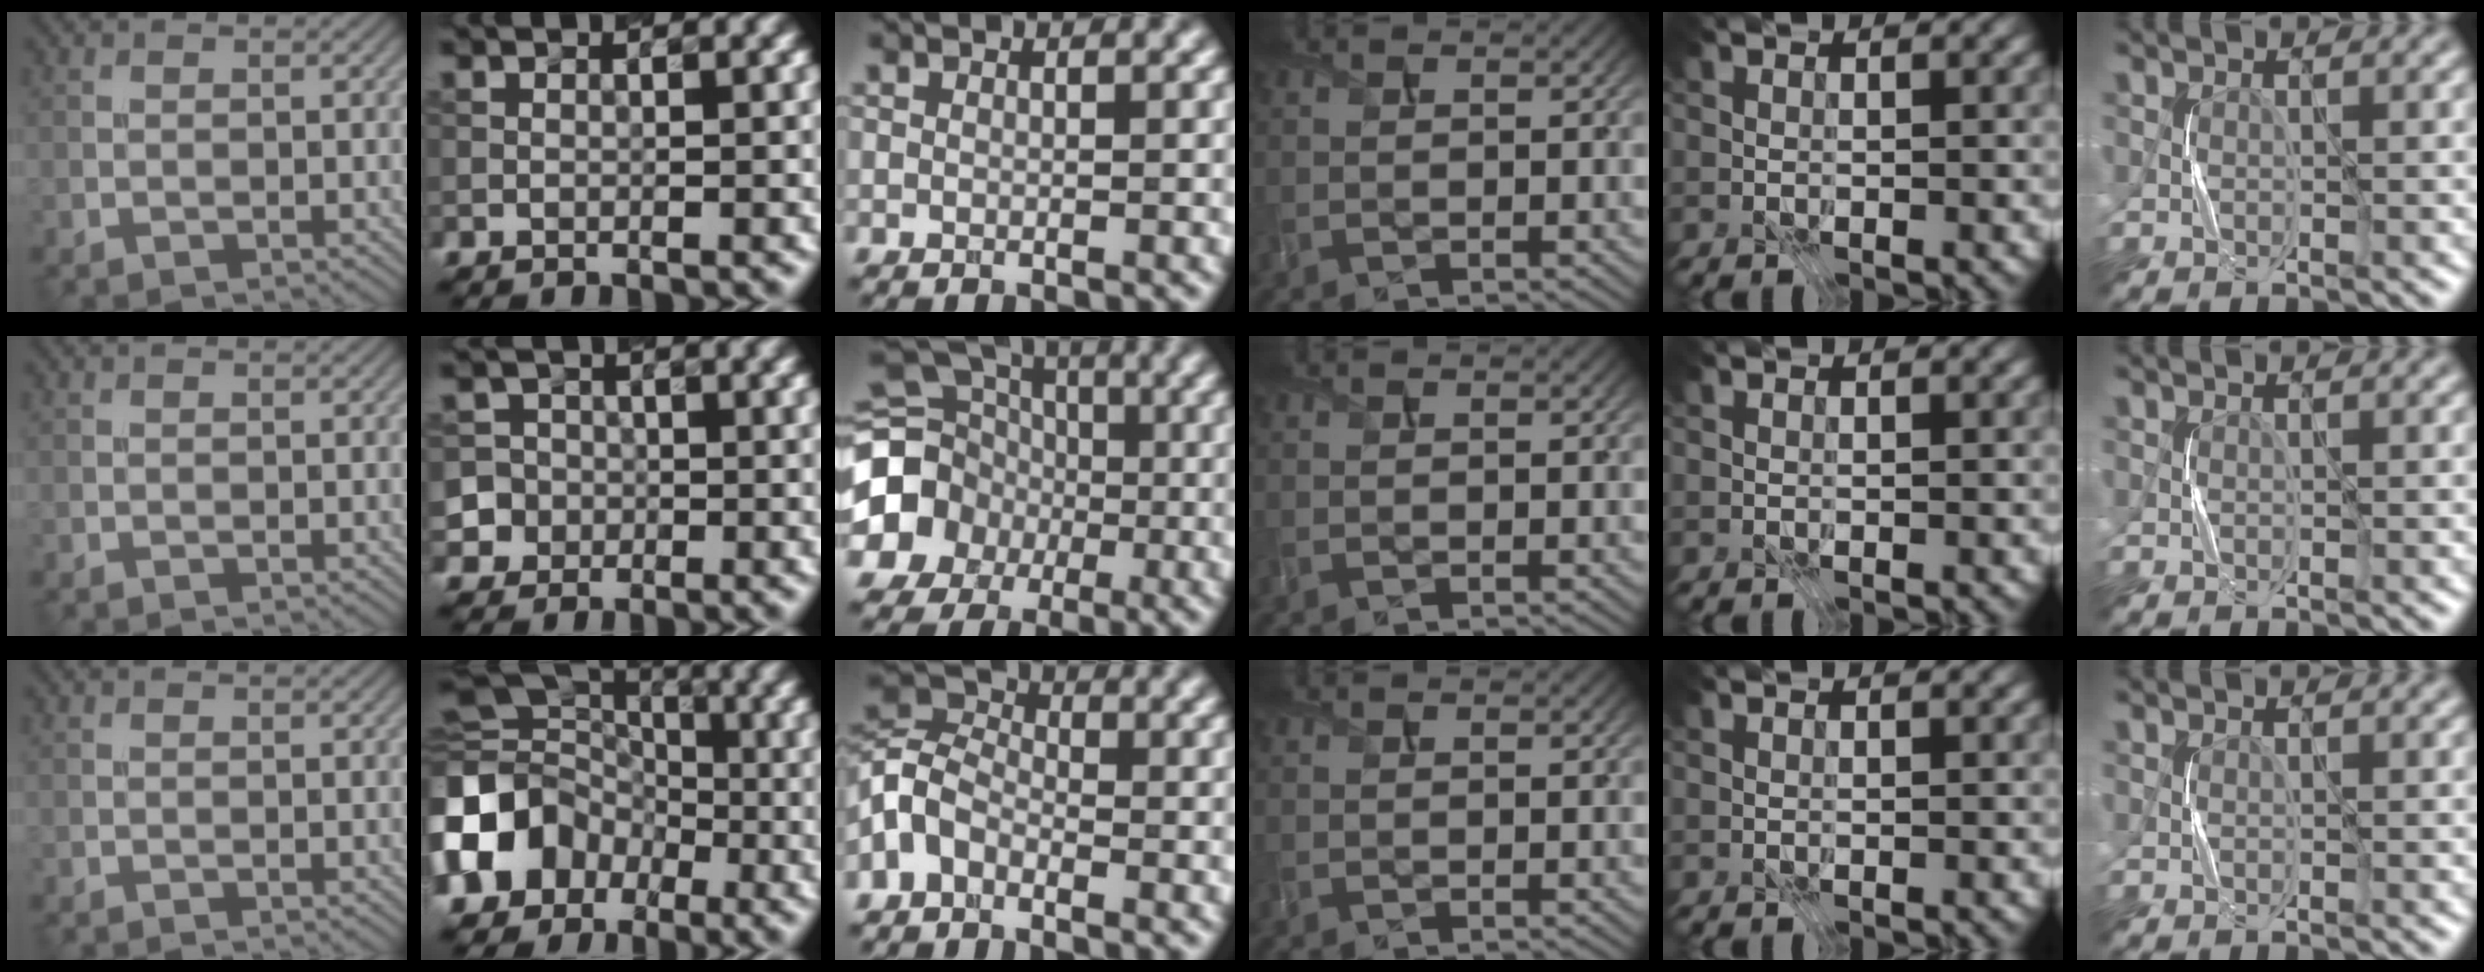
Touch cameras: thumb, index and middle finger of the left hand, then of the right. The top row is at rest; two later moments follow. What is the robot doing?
{"motion": "press", "object": "stapler"}